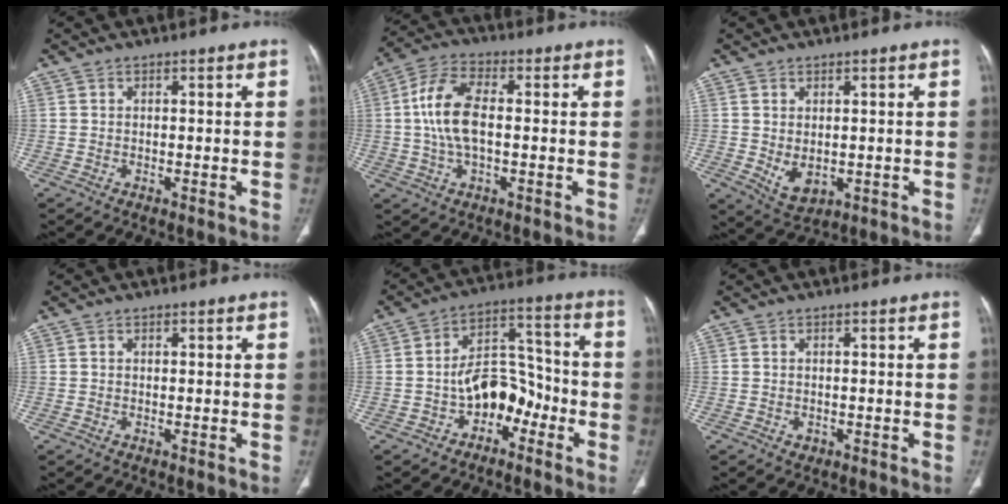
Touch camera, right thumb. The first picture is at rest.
{"total": 10.6, "force": [0.2, 5.2, 9.2], "torque": [-0.194, 0.020, 0.002]}
{"total": 5.0, "force": [-0.3, 3.3, 3.8], "torque": [-0.060, -0.009, 0.014]}
{"total": 0.0}
{"total": 10.5, "force": [-4.1, 7.1, 6.6], "torque": [-0.071, 0.058, -0.071]}
{"total": 1.1, "force": [-0.3, 1.0, 0.4], "torque": [-0.005, 0.002, -0.001]}